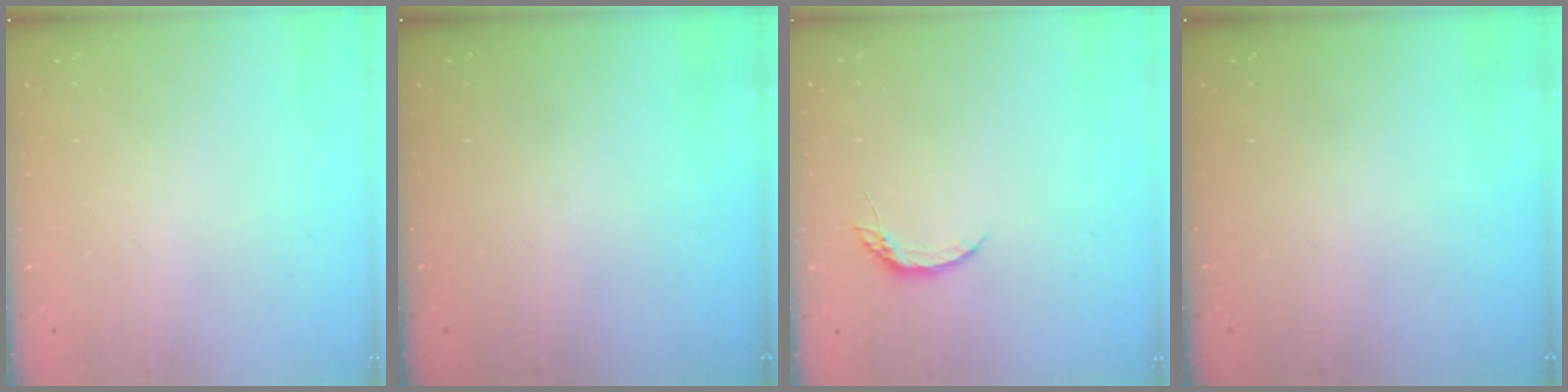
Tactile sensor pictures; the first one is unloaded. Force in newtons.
{"total": 0.0}
{"total": 4.3, "press": 4.3, "slide": 0.5}
{"total": 0.0}